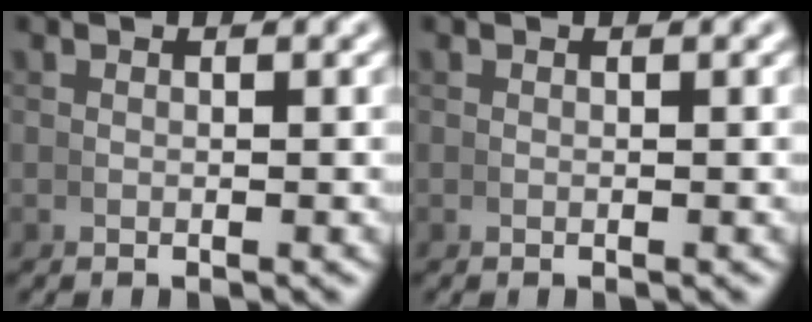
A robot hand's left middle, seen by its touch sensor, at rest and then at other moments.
{"total": 0.0}